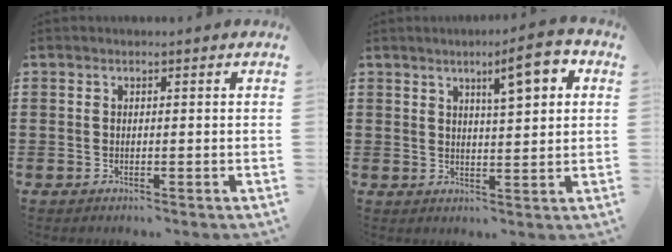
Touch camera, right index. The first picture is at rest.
{"total": 7.0, "force": [3.4, 1.5, 5.9], "torque": [-0.091, -0.003, 0.048]}